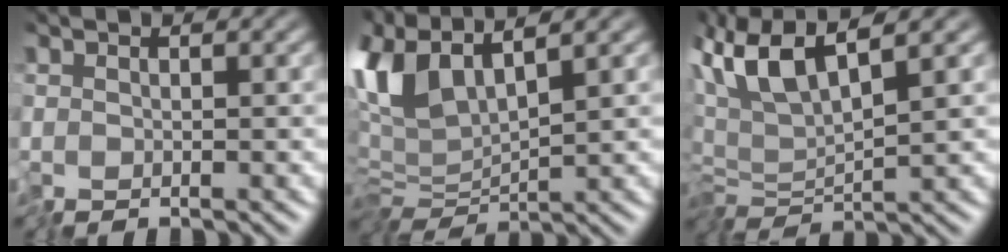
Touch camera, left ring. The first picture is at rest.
{"total": 7.6, "force": [3.2, 3.3, 6.0], "torque": [-0.146, 0.005, 0.052]}
{"total": 5.1, "force": [1.7, 1.6, 4.5], "torque": [-0.097, 0.012, 0.026]}